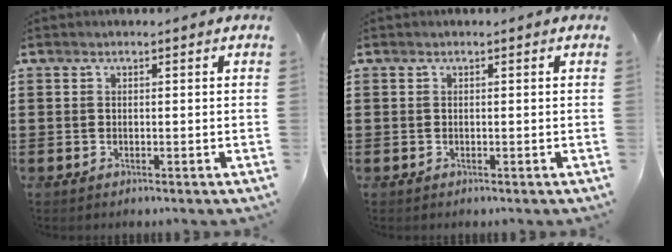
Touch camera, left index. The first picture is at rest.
{"total": 0.0}